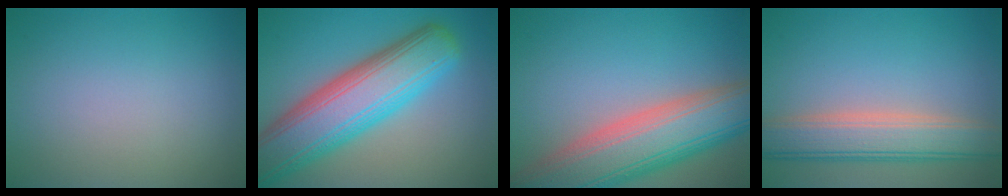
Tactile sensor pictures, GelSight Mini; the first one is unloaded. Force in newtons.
{"total": 10.8, "press": 10.8, "slide": 0.4}
{"total": 10.9, "press": 10.8, "slide": 0.8}
{"total": 6.0, "press": 5.9, "slide": 0.5}